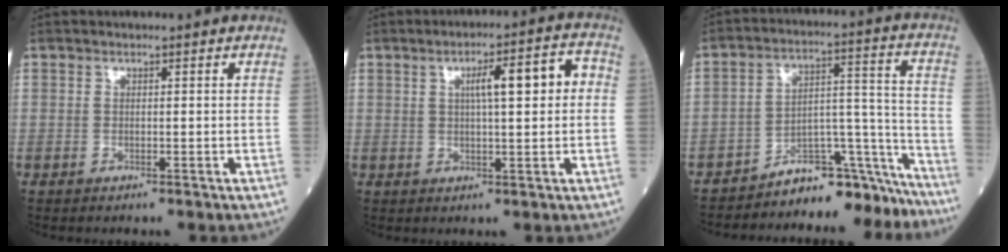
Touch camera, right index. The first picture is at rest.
{"total": 7.7, "force": [1.3, 1.2, 7.5], "torque": [-0.113, 0.027, 0.019]}
{"total": 12.8, "force": [-12.5, 2.4, 1.3], "torque": [0.019, 0.077, -0.195]}